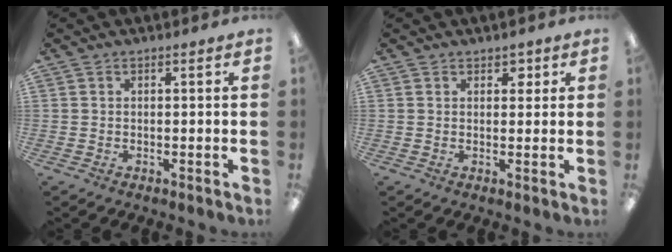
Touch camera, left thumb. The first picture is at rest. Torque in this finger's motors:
{"motor_torque": [-0.16, 0.03, -0.43, 0.31, 0.01]}